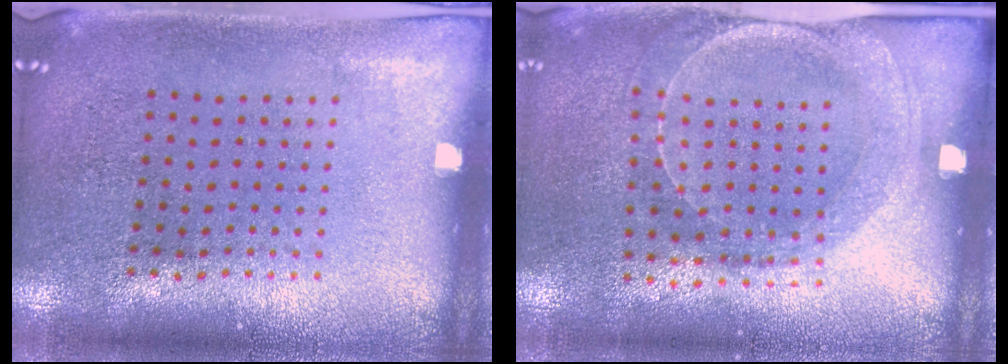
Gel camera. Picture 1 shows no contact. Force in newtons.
{"total": 1.6, "press": 1.5, "slide": 0.4}